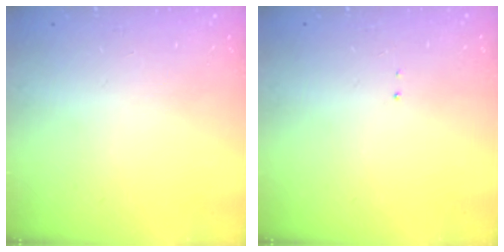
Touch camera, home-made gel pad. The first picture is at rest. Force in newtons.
{"total": 0.7, "press": 0.7, "slide": 0.1}